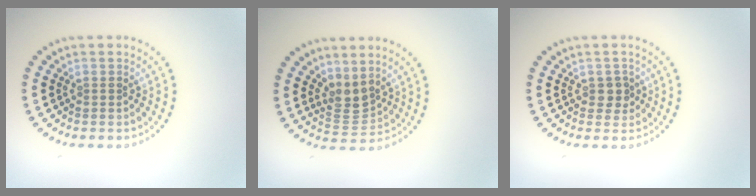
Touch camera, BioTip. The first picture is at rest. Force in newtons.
{"total": 2.3, "press": 1.9, "slide": 1.4}
{"total": 1.4, "press": 1.3, "slide": 0.4}